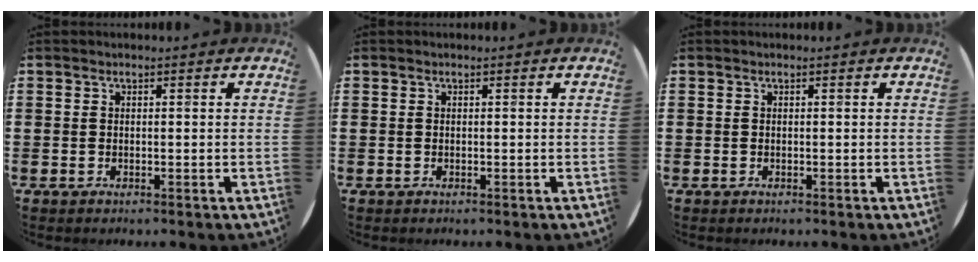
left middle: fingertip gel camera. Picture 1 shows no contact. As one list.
[{"total": 0.0}, {"total": 0.0}]